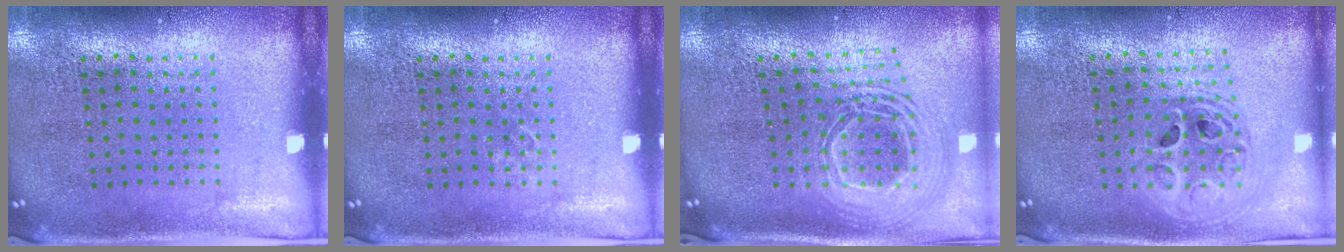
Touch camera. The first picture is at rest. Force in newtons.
{"total": 0.5, "press": 0.5, "slide": 0.0}
{"total": 2.6, "press": 1.9, "slide": 1.8}
{"total": 1.9, "press": 1.5, "slide": 1.1}